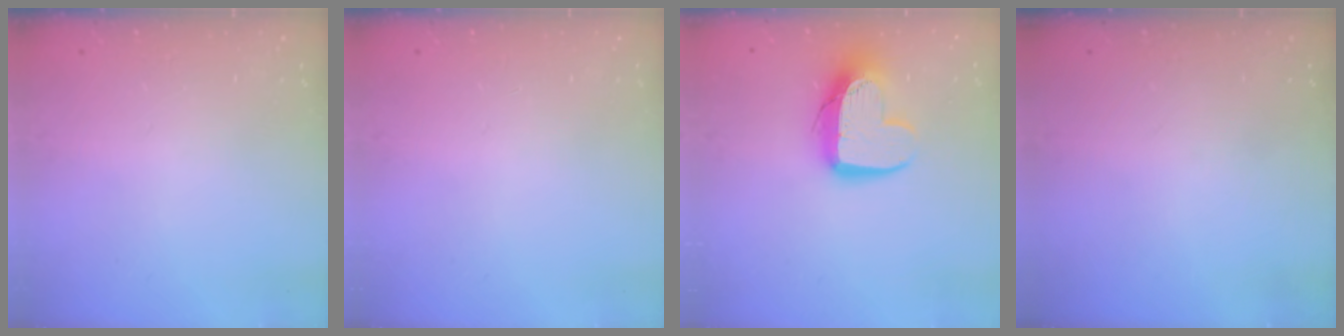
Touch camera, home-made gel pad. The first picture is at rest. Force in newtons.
{"total": 0.0}
{"total": 13.2, "press": 13.2, "slide": 1.1}
{"total": 0.0}